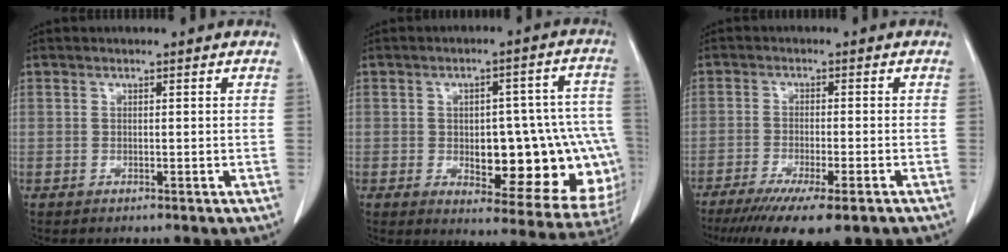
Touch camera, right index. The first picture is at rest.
{"total": 19.7, "force": [-3.4, 7.4, 18.0], "torque": [-0.141, 0.037, -0.016]}
{"total": 12.9, "force": [-9.5, 1.8, 8.6], "torque": [-0.123, -0.028, -0.143]}